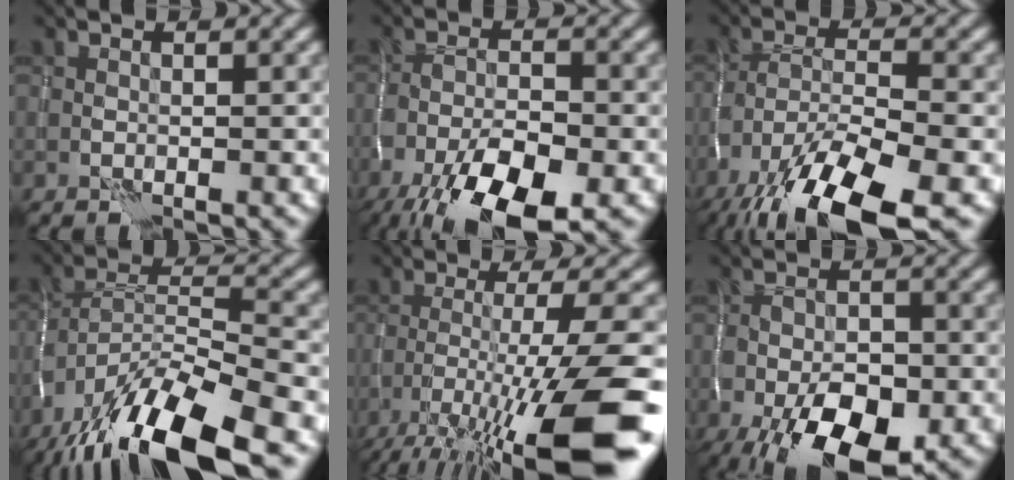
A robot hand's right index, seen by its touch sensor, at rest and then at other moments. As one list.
[{"total": 10.5, "force": [-5.8, 4.0, 7.7], "torque": [-0.149, -0.016, -0.105]}, {"total": 13.1, "force": [-8.7, 3.9, 9.0], "torque": [-0.184, -0.013, -0.154]}, {"total": 14.7, "force": [-10.3, 3.8, 9.7], "torque": [-0.197, -0.003, -0.180]}, {"total": 13.1, "force": [-7.4, 2.2, 10.6], "torque": [-0.159, 0.003, -0.113]}, {"total": 10.1, "force": [-4.8, 4.9, 7.4], "torque": [-0.138, -0.026, -0.075]}]